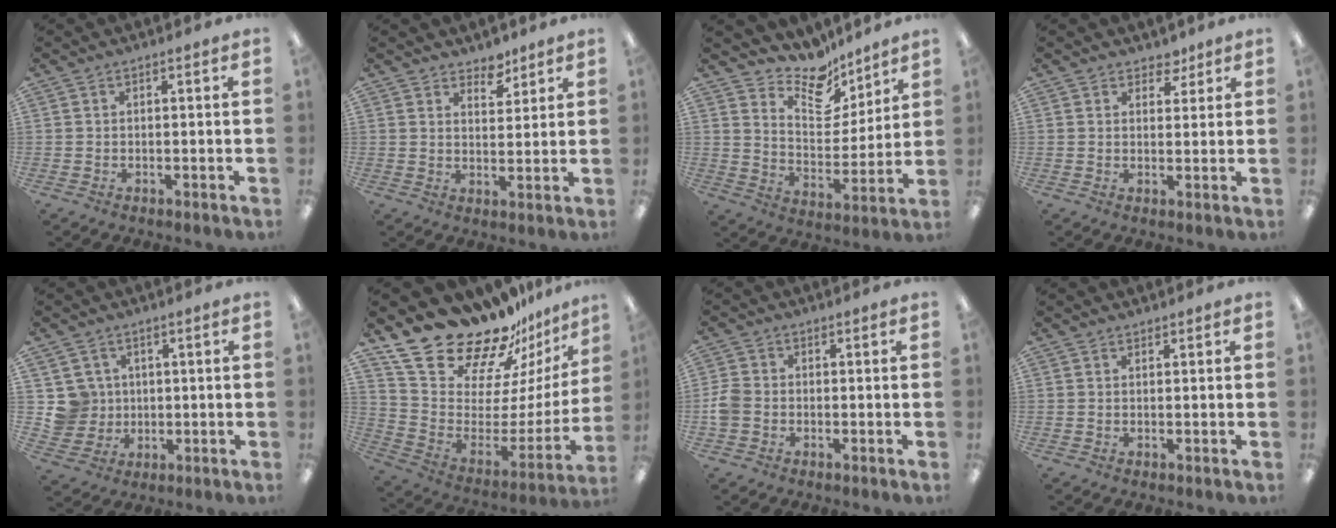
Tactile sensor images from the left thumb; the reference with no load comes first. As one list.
[{"total": 4.9, "force": [4.3, 2.3, 0.6], "torque": [0.000, -0.028, 0.077]}, {"total": 12.6, "force": [10.9, 5.0, 3.9], "torque": [-0.081, -0.082, 0.204]}, {"total": 3.7, "force": [2.9, 2.2, 0.8], "torque": [0.002, -0.016, 0.048]}, {"total": 6.5, "force": [1.8, 6.2, 0.4], "torque": [-0.010, 0.001, 0.040]}, {"total": 24.5, "force": [20.6, 8.9, 9.8], "torque": [-0.173, -0.164, 0.379]}, {"total": 4.4, "force": [-0.8, 3.6, 2.3], "torque": [-0.043, 0.009, -0.014]}, {"total": 0.6, "force": [0.6, 0.2, -0.1], "torque": [0.000, -0.001, 0.012]}]